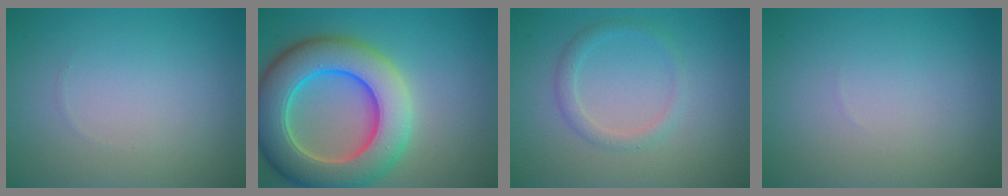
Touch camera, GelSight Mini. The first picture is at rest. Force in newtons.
{"total": 10.9, "press": 10.9, "slide": 0.4}
{"total": 1.7, "press": 1.7, "slide": 0.0}
{"total": 0.0}